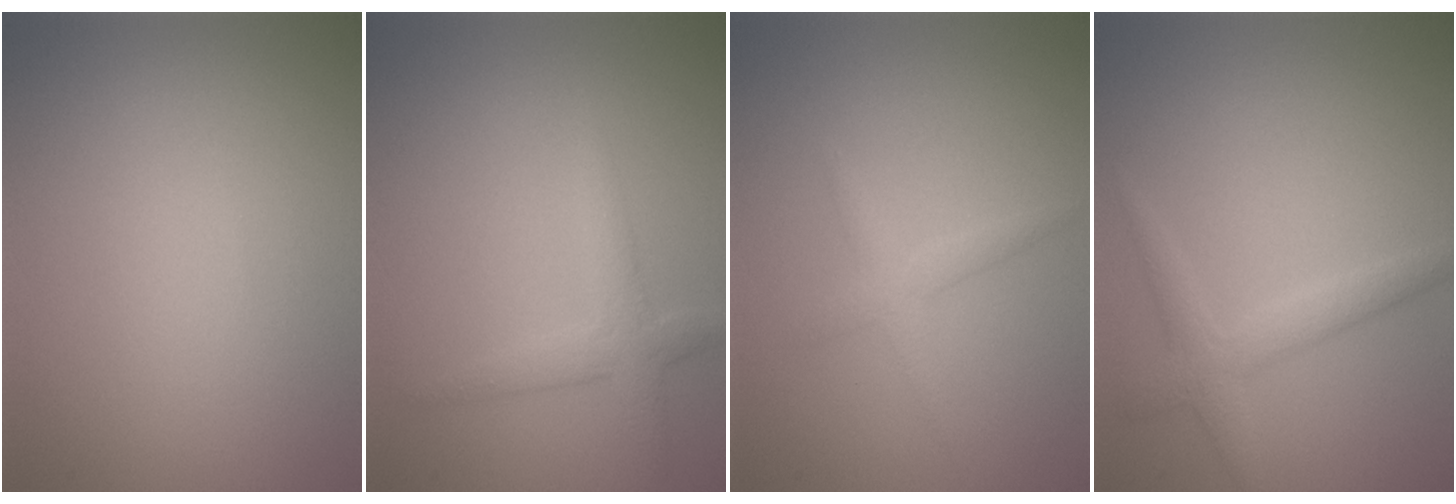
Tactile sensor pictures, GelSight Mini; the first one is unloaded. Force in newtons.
{"total": 2.5, "press": 2.5, "slide": 0.1}
{"total": 1.6, "press": 1.6, "slide": 0.1}
{"total": 2.4, "press": 2.4, "slide": 0.1}